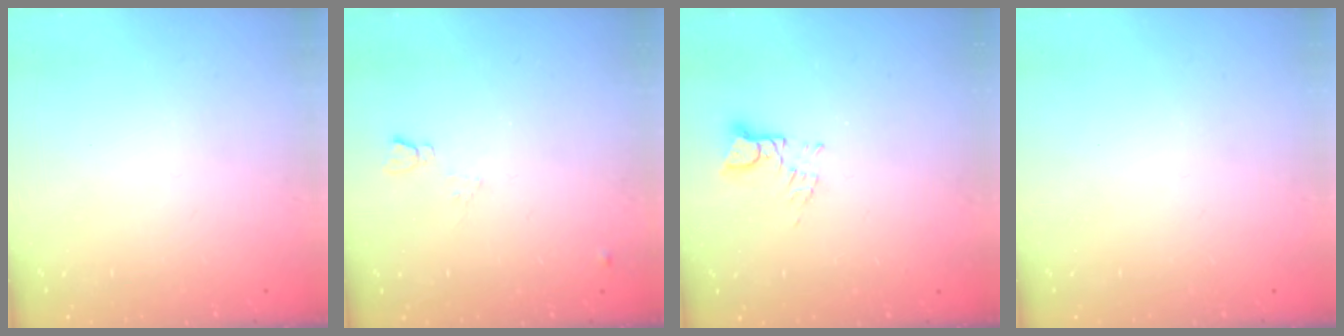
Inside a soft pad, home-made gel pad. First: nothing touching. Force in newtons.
{"total": 4.1, "press": 4.0, "slide": 0.7}
{"total": 2.8, "press": 2.8, "slide": 0.3}
{"total": 0.0}